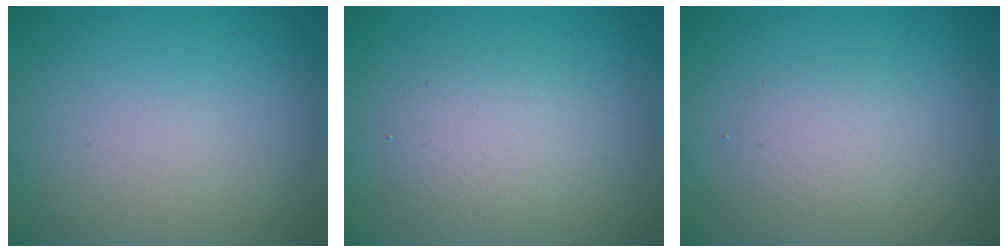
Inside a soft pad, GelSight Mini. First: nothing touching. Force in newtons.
{"total": 2.6, "press": 2.6, "slide": 0.1}
{"total": 1.6, "press": 1.6, "slide": 0.1}